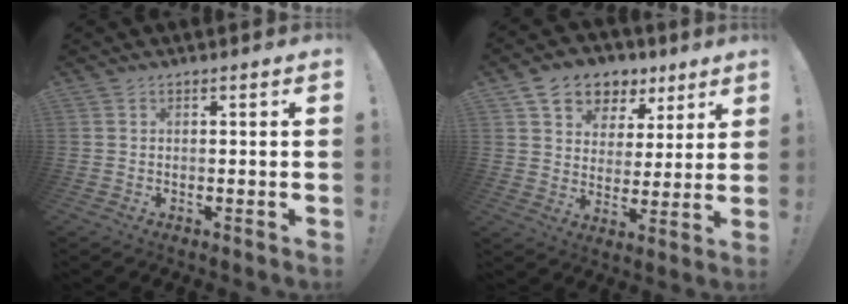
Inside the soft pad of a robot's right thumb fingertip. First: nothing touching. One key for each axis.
{"total": 10.1, "fx": 5.8, "fy": 7.7, "fz": 3.0, "tx": -0.053, "ty": -0.033, "tz": 0.115}